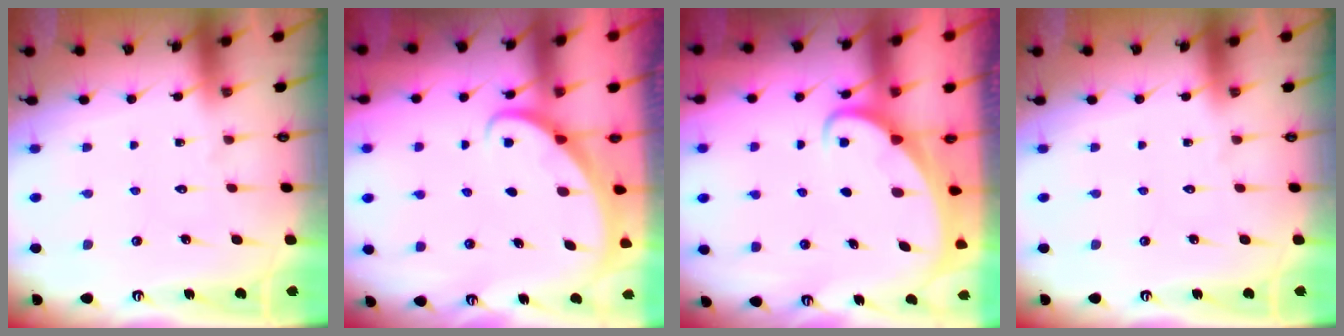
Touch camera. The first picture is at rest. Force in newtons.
{"total": 2.3, "press": 2.3, "slide": 0.1}
{"total": 2.5, "press": 2.5, "slide": 0.2}
{"total": 0.0}